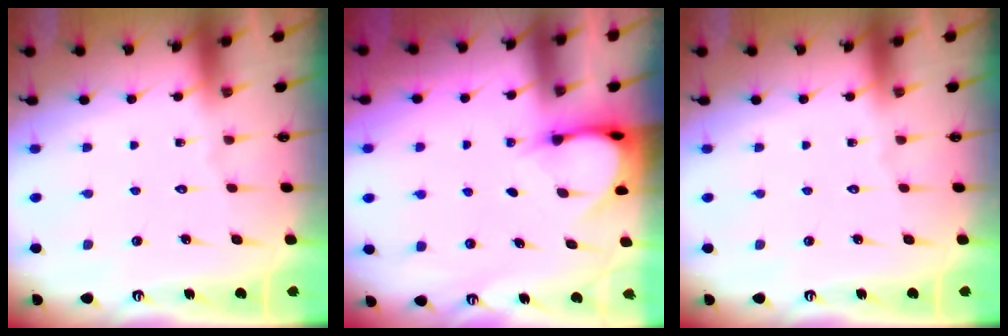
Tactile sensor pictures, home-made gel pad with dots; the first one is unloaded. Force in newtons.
{"total": 3.9, "press": 3.9, "slide": 0.3}
{"total": 0.0}